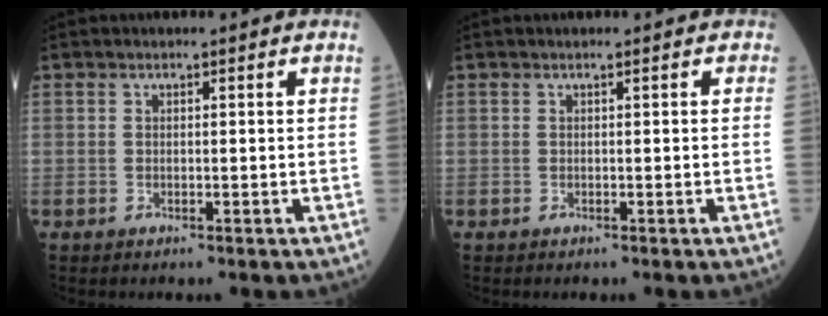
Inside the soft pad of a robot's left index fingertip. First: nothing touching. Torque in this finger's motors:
{"motor_torque": [0.84, -0.13, 0.06, -0.01]}